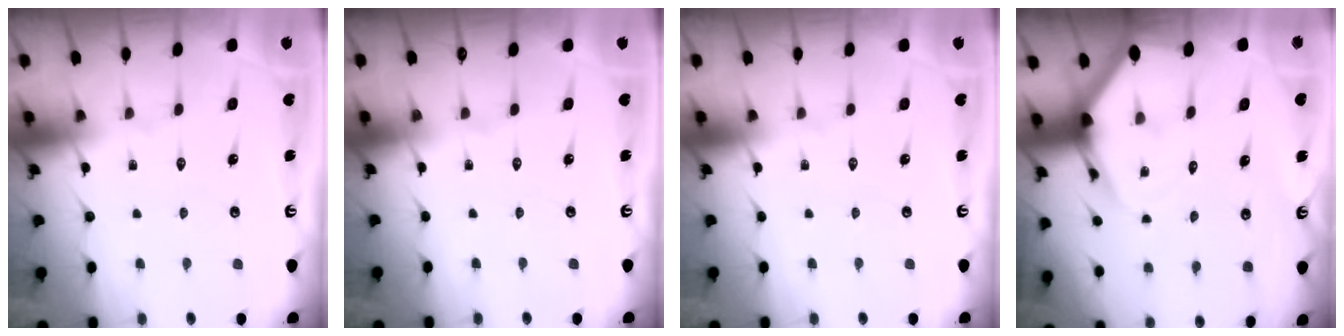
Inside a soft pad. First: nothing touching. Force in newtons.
{"total": 0.0}
{"total": 0.0}
{"total": 4.4, "press": 4.4, "slide": 0.4}